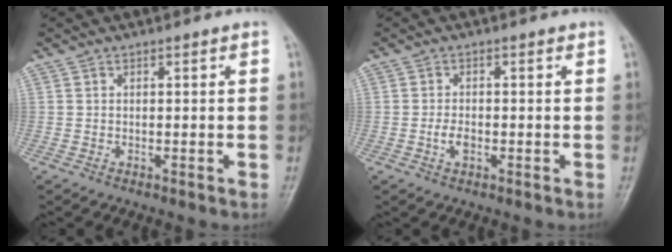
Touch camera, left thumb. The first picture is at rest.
{"total": 2.3, "force": [-0.6, 1.4, 1.8], "torque": [-0.032, 0.002, -0.012]}